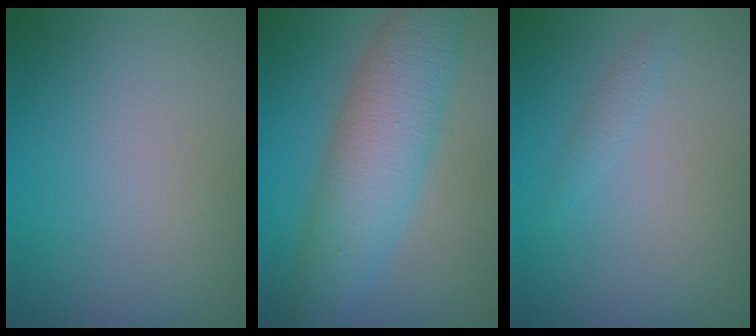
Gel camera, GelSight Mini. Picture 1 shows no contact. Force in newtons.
{"total": 6.9, "press": 6.9, "slide": 0.1}
{"total": 0.8, "press": 0.8, "slide": 0.1}